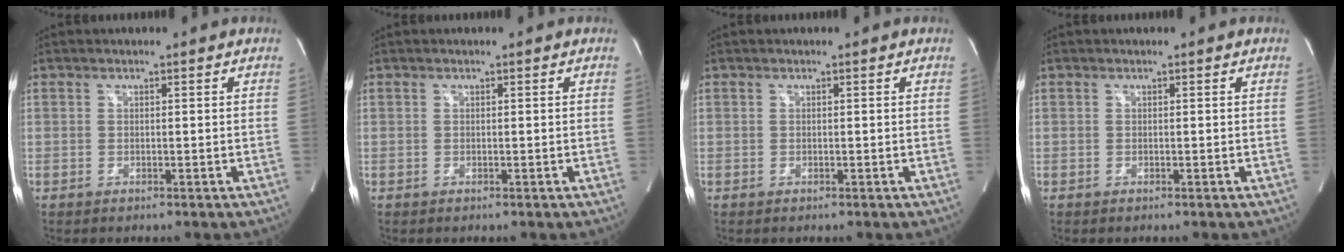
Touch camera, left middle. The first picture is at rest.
{"total": 0.0}
{"total": 0.0}
{"total": 0.0}